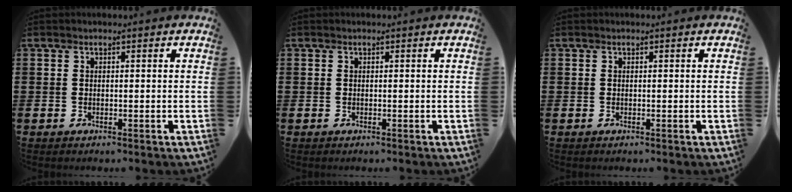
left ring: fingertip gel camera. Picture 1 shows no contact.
{"total": 0.0}
{"total": 0.0}